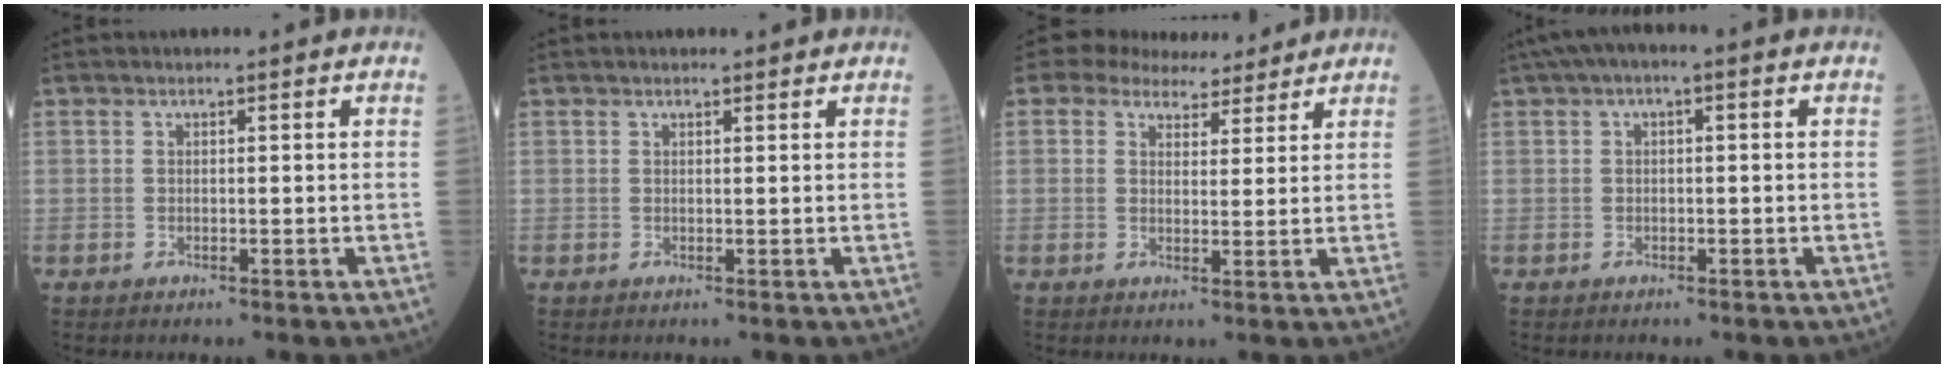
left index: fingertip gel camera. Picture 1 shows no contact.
{"total": 2.2, "force": [1.9, 0.6, 1.0], "torque": [-0.011, 0.021, 0.025]}
{"total": 7.3, "force": [6.4, 3.0, 1.7], "torque": [-0.023, 0.012, 0.084]}
{"total": 3.8, "force": [1.3, 1.2, 3.3], "torque": [-0.060, 0.023, 0.017]}